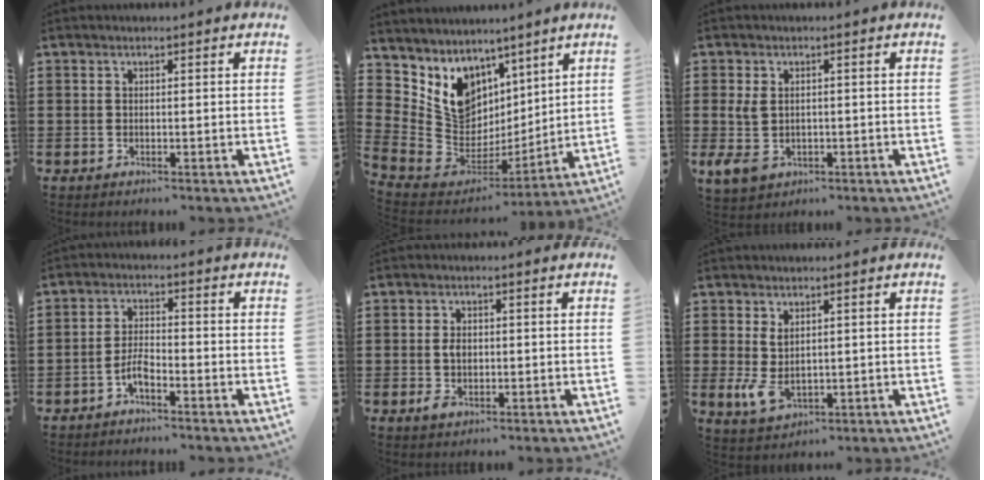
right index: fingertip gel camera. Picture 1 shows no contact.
{"total": 8.6, "force": [4.5, 7.0, 2.1], "torque": [-0.089, -0.045, 0.093]}
{"total": 4.6, "force": [-0.6, 3.0, 3.5], "torque": [-0.104, -0.009, -0.020]}
{"total": 3.4, "force": [-2.4, 1.2, 2.2], "torque": [-0.056, 0.003, -0.050]}
{"total": 2.6, "force": [-0.4, 1.7, 1.9], "torque": [-0.038, 0.004, -0.008]}
{"total": 4.0, "force": [0.1, 2.3, 3.3], "torque": [-0.079, -0.005, 0.001]}